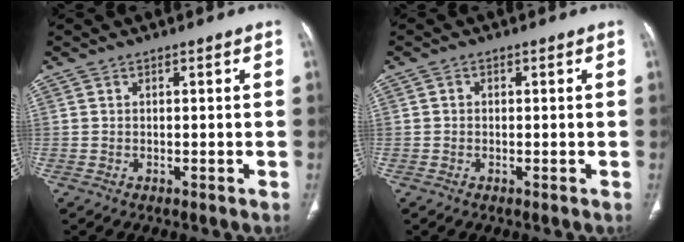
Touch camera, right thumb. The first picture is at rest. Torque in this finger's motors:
{"motor_torque": [-0.31, -0.04, 0.10, 0.16, -0.02]}